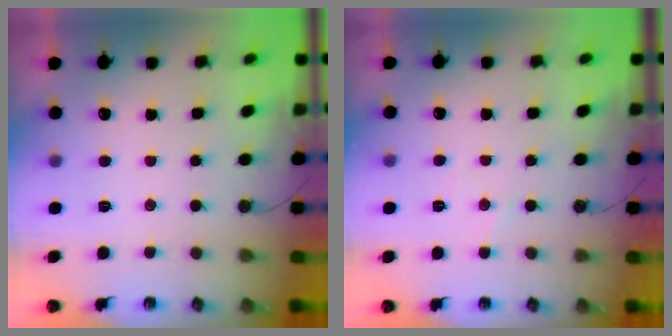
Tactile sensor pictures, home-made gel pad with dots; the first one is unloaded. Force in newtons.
{"total": 4.1, "press": 4.0, "slide": 0.8}